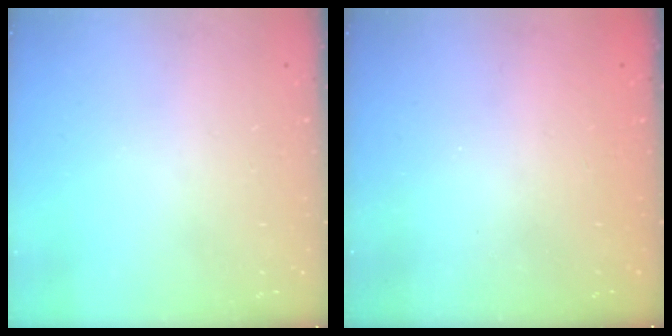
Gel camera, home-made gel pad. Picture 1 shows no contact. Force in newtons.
{"total": 2.4, "press": 2.3, "slide": 0.8}